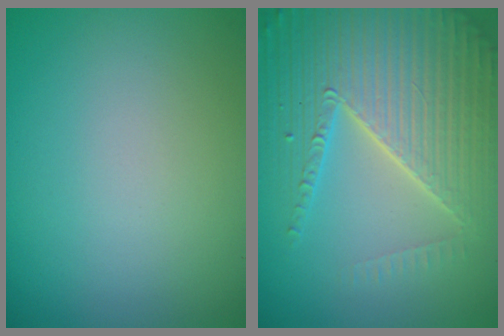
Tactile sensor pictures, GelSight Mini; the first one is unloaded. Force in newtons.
{"total": 6.9, "press": 6.7, "slide": 1.6}